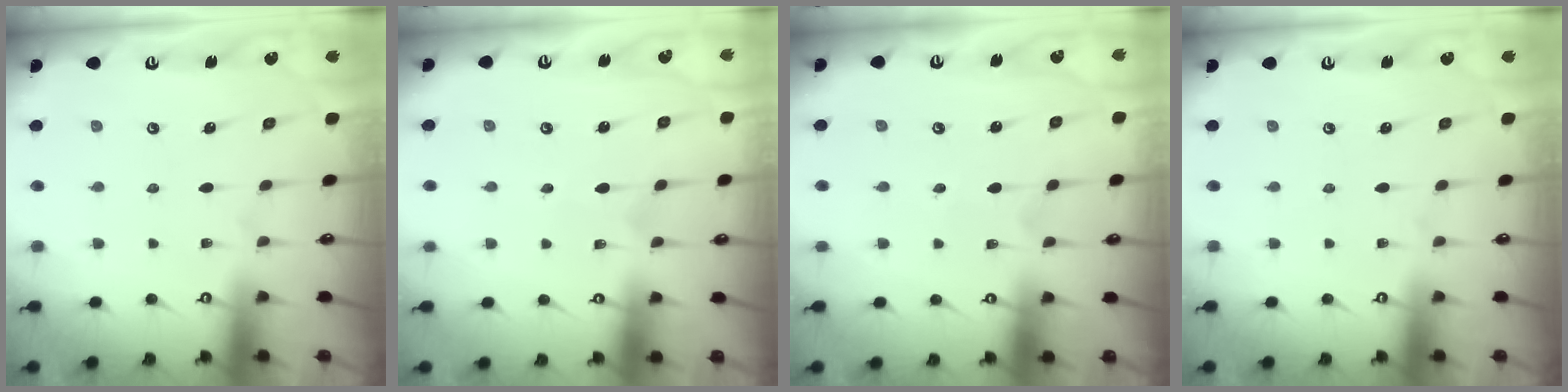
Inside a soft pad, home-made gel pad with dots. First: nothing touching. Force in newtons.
{"total": 3.6, "press": 3.5, "slide": 0.4}
{"total": 2.6, "press": 2.6, "slide": 0.3}
{"total": 0.0}